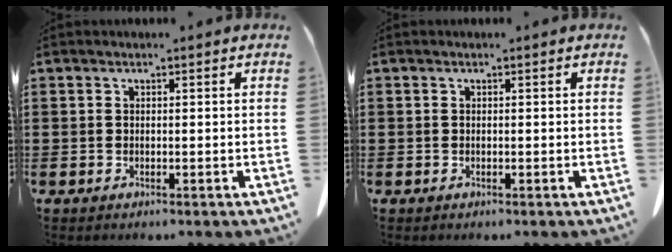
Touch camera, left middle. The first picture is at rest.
{"total": 0.0}